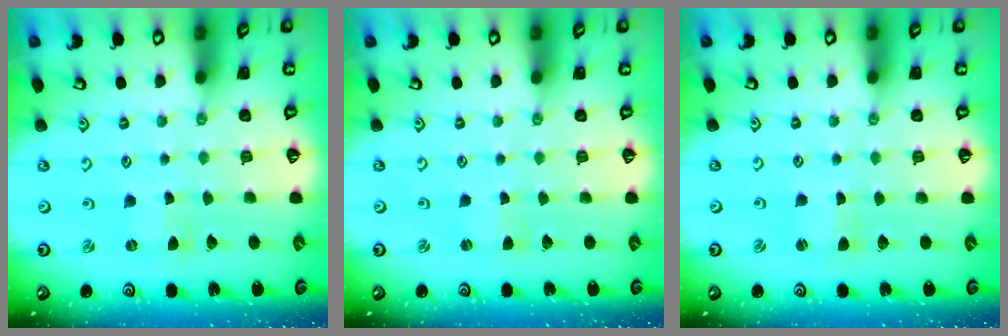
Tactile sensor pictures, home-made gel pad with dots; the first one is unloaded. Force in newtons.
{"total": 1.3, "press": 1.3, "slide": 0.4}
{"total": 0.8, "press": 0.8, "slide": 0.2}